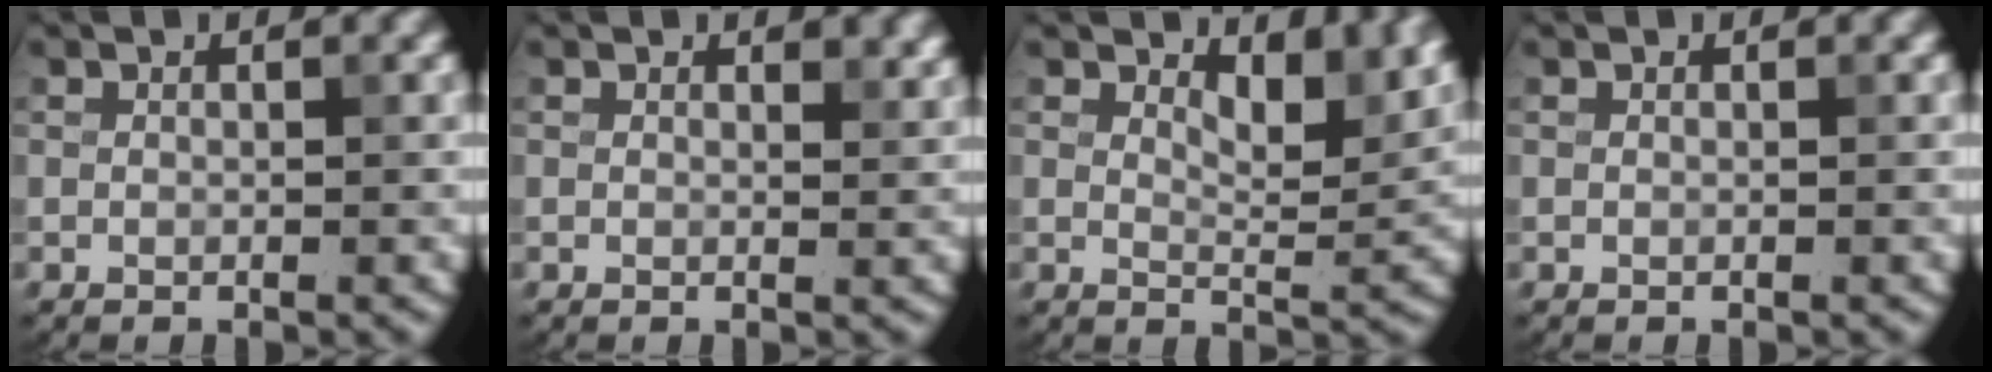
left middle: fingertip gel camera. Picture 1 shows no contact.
{"total": 1.1, "force": [0.8, 0.5, 0.6], "torque": [-0.006, -0.002, 0.015]}
{"total": 4.5, "force": [3.1, 1.7, 2.7], "torque": [-0.043, -0.009, 0.040]}
{"total": 0.0}